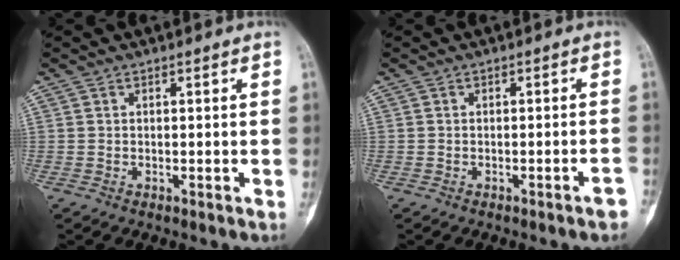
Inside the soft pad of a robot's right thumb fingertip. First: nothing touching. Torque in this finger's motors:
{"motor_torque": [0.74, 0.13, 0.21, -0.37, 0.04]}